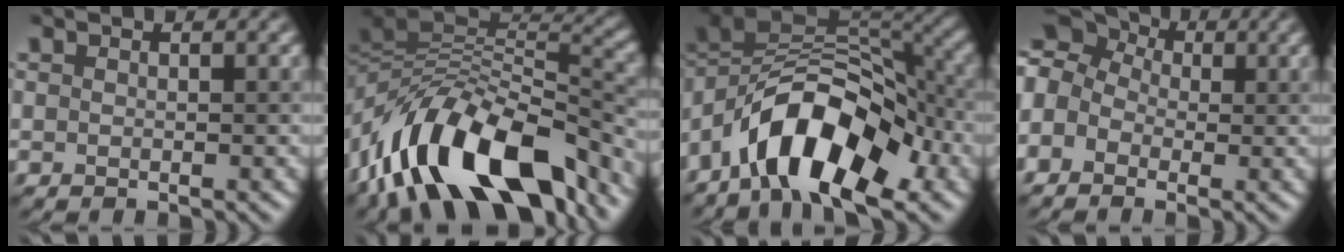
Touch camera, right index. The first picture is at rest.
{"total": 13.8, "force": [-7.6, 6.1, 9.8], "torque": [-0.158, 0.028, -0.135]}
{"total": 11.9, "force": [-5.4, 5.3, 9.2], "torque": [-0.137, 0.027, -0.101]}
{"total": 7.6, "force": [0.4, 6.4, 4.2], "torque": [-0.085, 0.038, -0.034]}